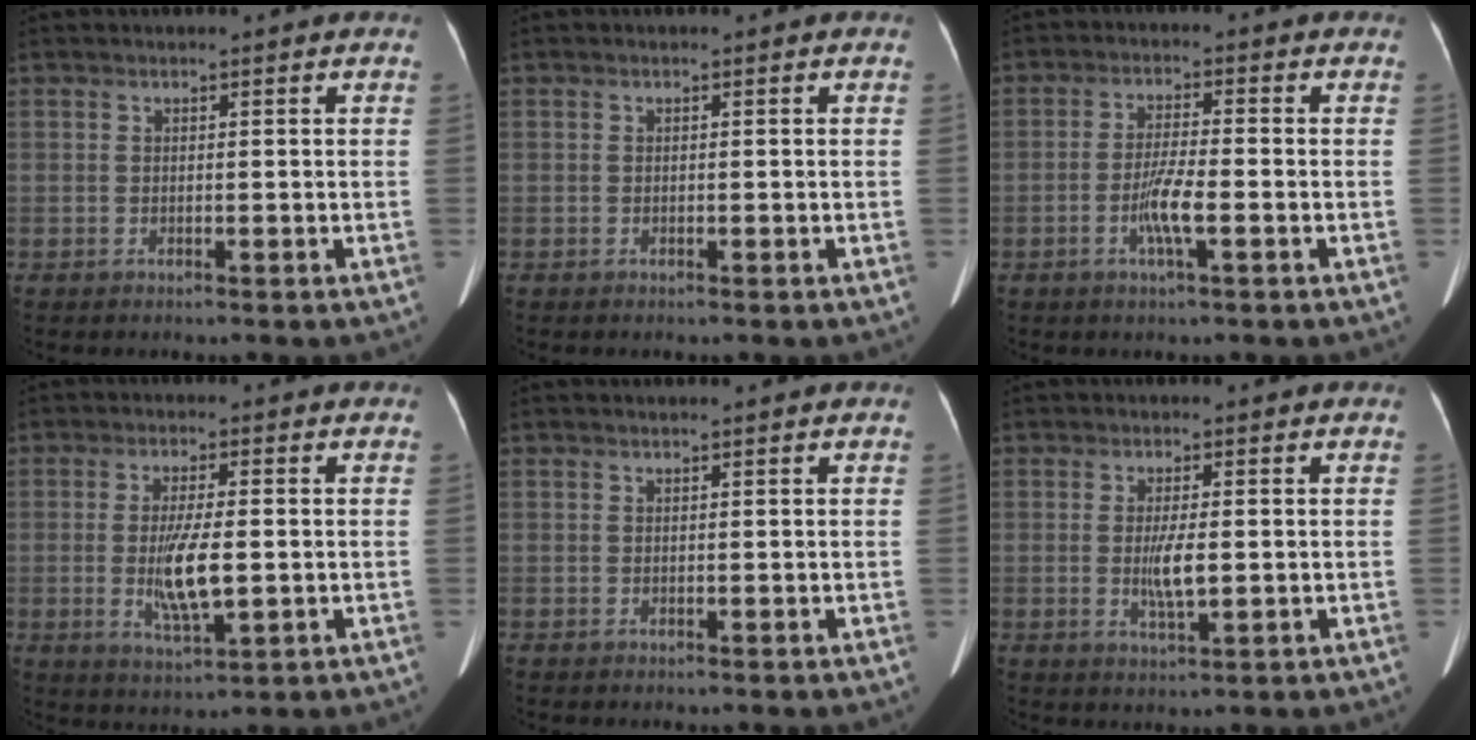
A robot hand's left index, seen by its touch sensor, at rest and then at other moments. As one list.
[{"total": 0.0}, {"total": 4.7, "force": [-1.7, 0.2, 4.4], "torque": [-0.088, -0.008, -0.035]}, {"total": 6.8, "force": [-0.6, 1.3, 6.7], "torque": [-0.130, -0.017, -0.011]}, {"total": 1.4, "force": [1.3, -0.1, 0.6], "torque": [-0.009, 0.015, 0.020]}, {"total": 3.6, "force": [-0.1, 0.6, 3.6], "torque": [-0.067, -0.008, 0.000]}]